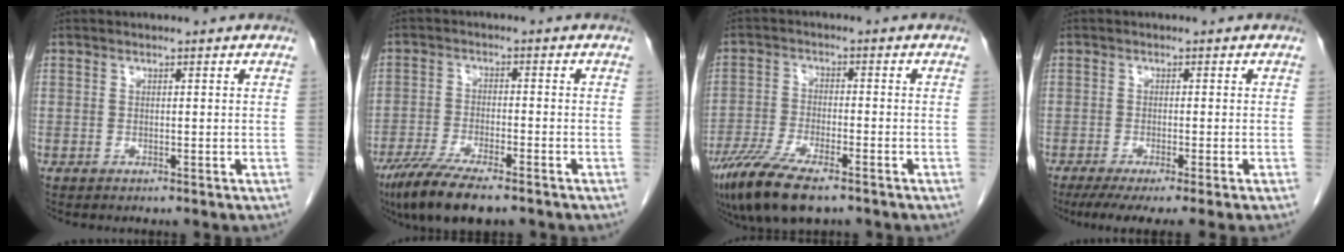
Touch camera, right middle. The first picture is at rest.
{"total": 10.0, "force": [-7.4, 1.9, 6.5], "torque": [-0.109, -0.022, -0.124]}
{"total": 11.3, "force": [-8.0, 2.9, 7.4], "torque": [-0.133, -0.024, -0.139]}
{"total": 7.3, "force": [-5.8, -0.7, 4.4], "torque": [-0.051, -0.017, -0.091]}